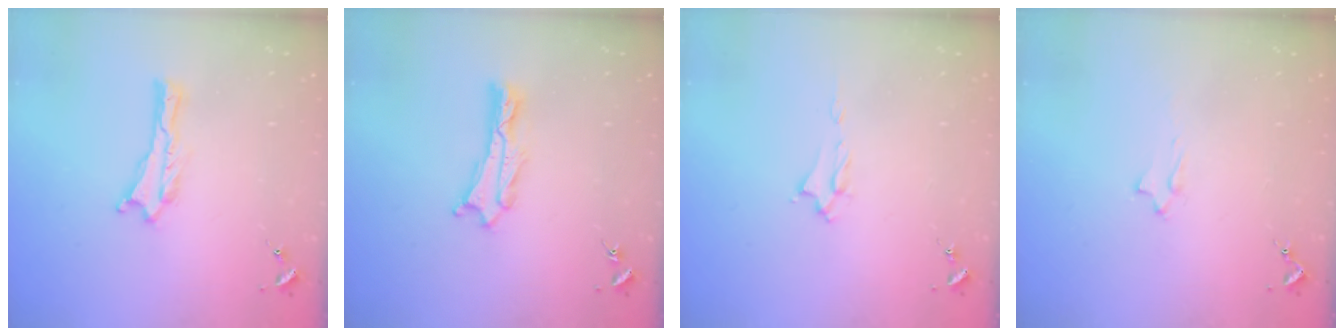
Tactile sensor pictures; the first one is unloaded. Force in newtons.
{"total": 1.1, "press": 1.1, "slide": 0.2}
{"total": 1.6, "press": 1.6, "slide": 0.2}
{"total": 2.0, "press": 2.0, "slide": 0.4}